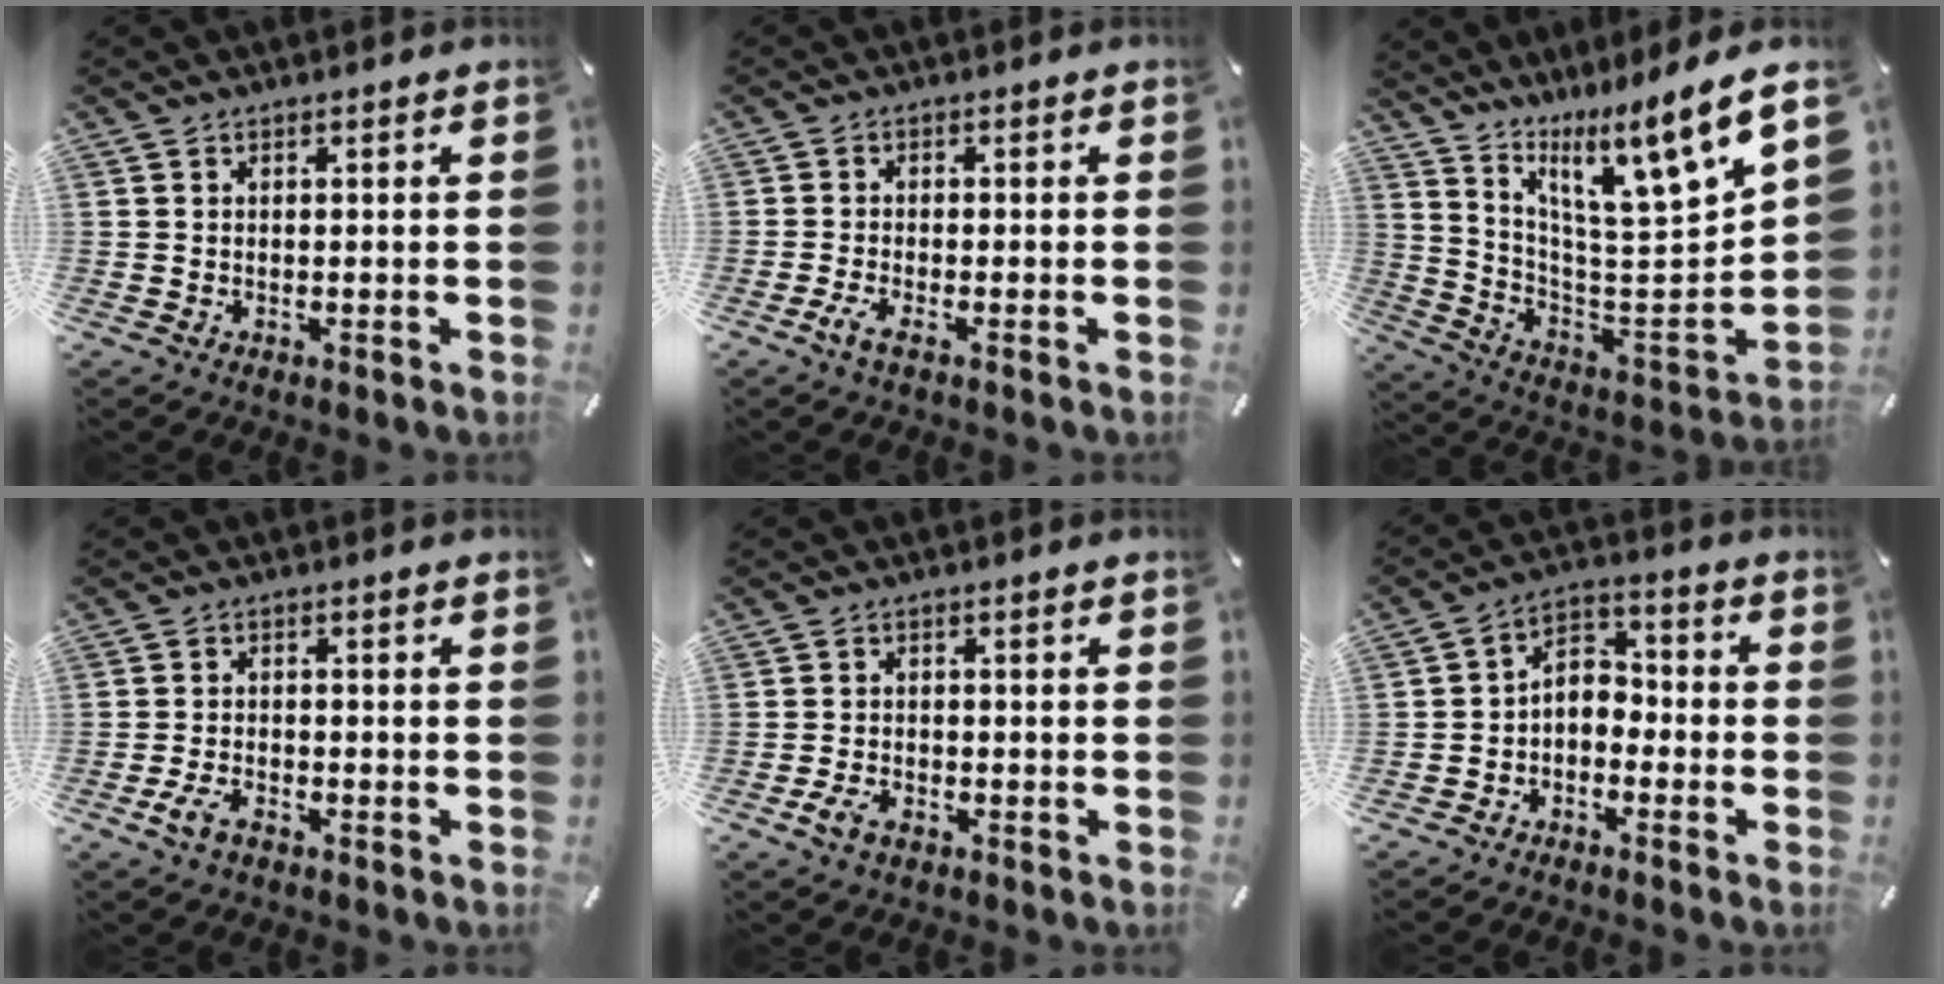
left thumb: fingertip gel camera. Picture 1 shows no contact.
{"total": 2.9, "force": [-1.4, 0.7, 2.4], "torque": [-0.046, 0.000, -0.025]}
{"total": 11.8, "force": [10.3, 0.2, 5.7], "torque": [-0.093, -0.119, 0.157]}
{"total": 4.3, "force": [-2.5, 2.2, 2.7], "torque": [-0.063, 0.008, -0.050]}
{"total": 3.7, "force": [-2.1, 2.2, 2.1], "torque": [-0.056, 0.004, -0.044]}
{"total": 5.2, "force": [-2.8, 3.9, 2.0], "torque": [-0.040, 0.013, -0.057]}